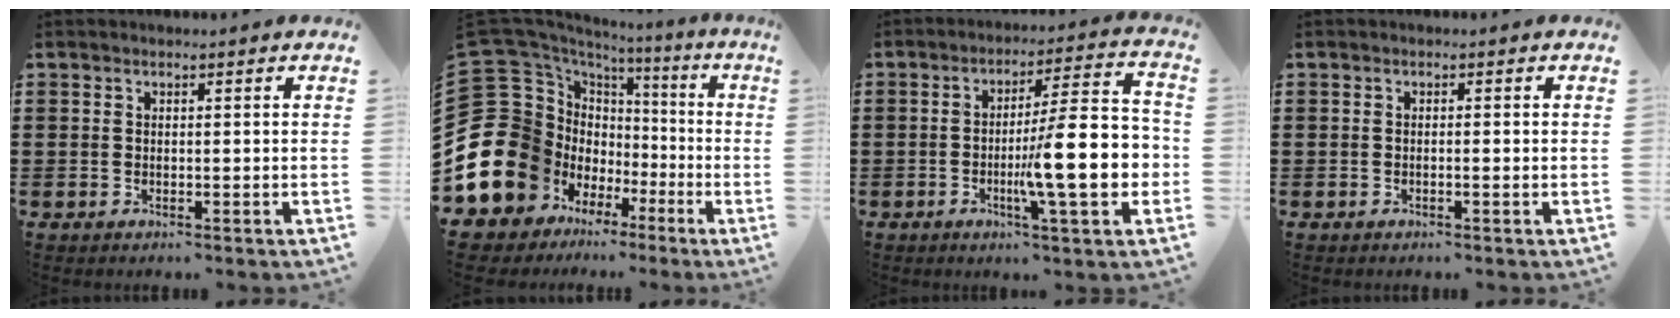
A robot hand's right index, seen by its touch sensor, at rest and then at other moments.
{"total": 22.5, "force": [-4.5, 19.2, 10.8], "torque": [-0.273, -0.025, -0.032]}
{"total": 14.7, "force": [-3.0, 2.6, 14.2], "torque": [-0.215, -0.016, -0.054]}
{"total": 0.7, "force": [-0.3, -0.1, 0.6], "torque": [-0.009, -0.003, -0.006]}